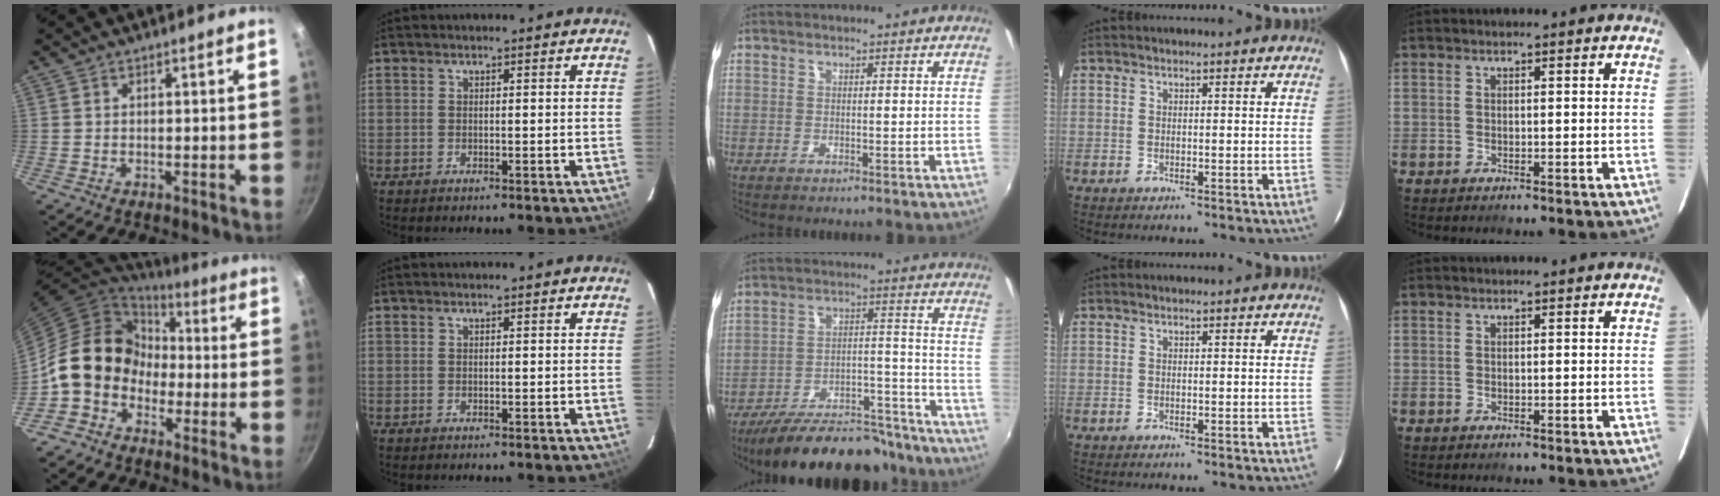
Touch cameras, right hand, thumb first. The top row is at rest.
{"thumb": {"total": 12.9, "force": [-3.3, 10.7, 6.5], "torque": [-0.067, 0.049, -0.077]}, "middle": {"total": 23.6, "force": [-20.5, 7.3, 9.1], "torque": [-0.163, 0.019, -0.272]}}